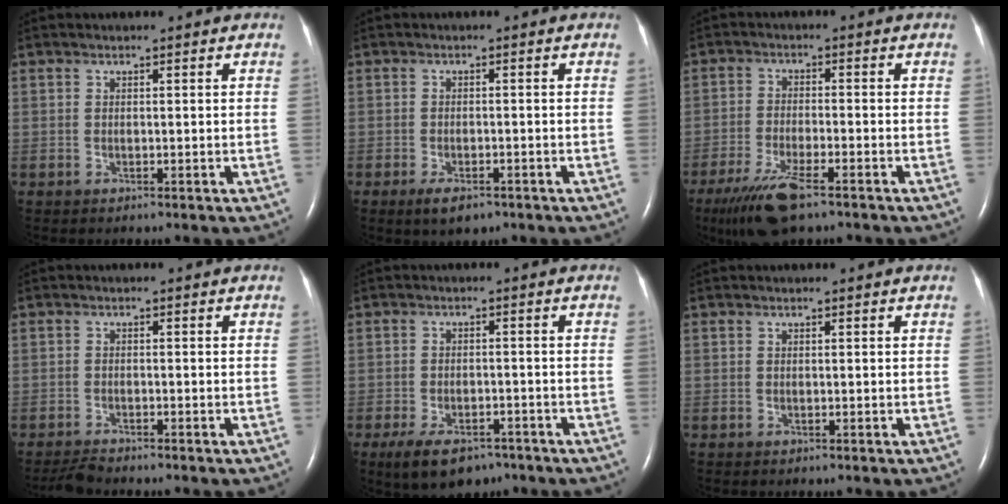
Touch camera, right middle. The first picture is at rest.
{"total": 3.5, "force": [-2.2, 1.4, 2.3], "torque": [-0.046, -0.005, -0.031]}
{"total": 8.8, "force": [-6.0, 1.6, 6.2], "torque": [-0.125, -0.022, -0.103]}
{"total": 2.3, "force": [-2.2, 0.1, 0.6], "torque": [-0.020, -0.013, -0.041]}
{"total": 7.9, "force": [-5.7, 3.6, 4.2], "torque": [-0.077, -0.004, -0.089]}
{"total": 0.0}